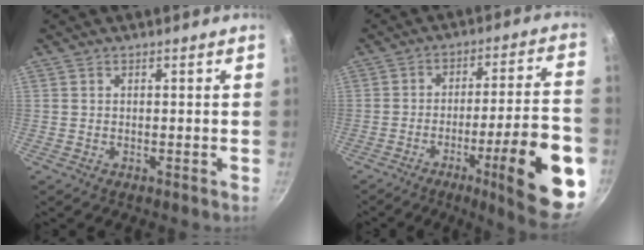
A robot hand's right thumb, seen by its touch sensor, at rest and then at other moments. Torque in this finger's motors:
{"motor_torque": [2.66, 2.35, 1.87, -0.91, 0.21]}